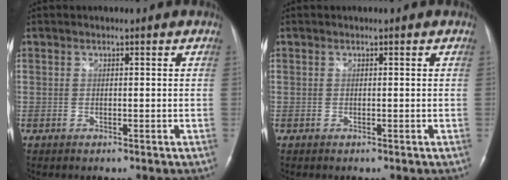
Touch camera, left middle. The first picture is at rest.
{"total": 0.0}